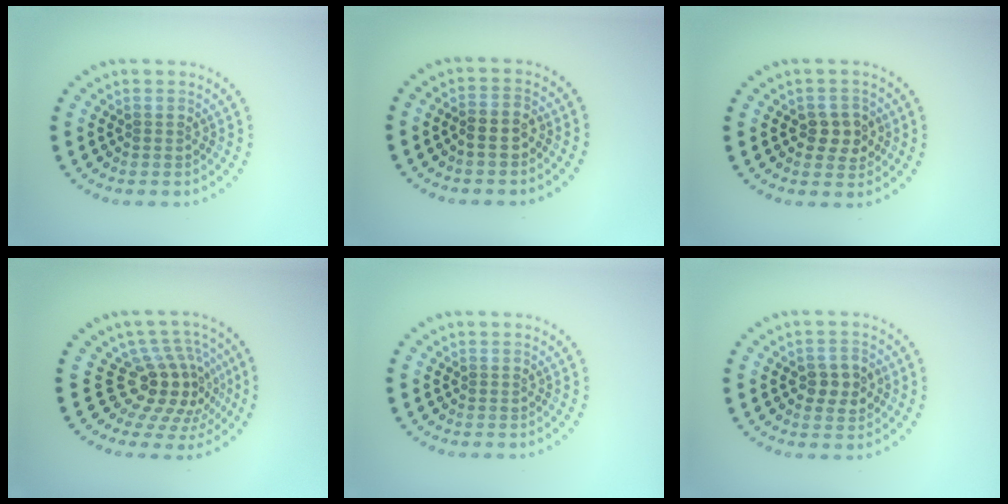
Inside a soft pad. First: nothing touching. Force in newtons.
{"total": 1.5, "press": 1.3, "slide": 0.6}
{"total": 2.7, "press": 2.6, "slide": 0.6}
{"total": 5.0, "press": 3.6, "slide": 3.4}
{"total": 0.0}
{"total": 2.8, "press": 2.8, "slide": 0.3}